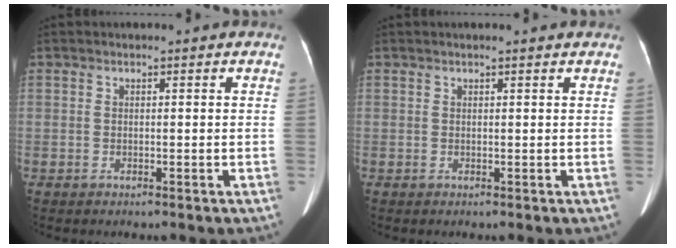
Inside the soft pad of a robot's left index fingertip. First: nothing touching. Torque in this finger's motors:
{"motor_torque": [0.02, 0.15, -0.07, -0.02]}